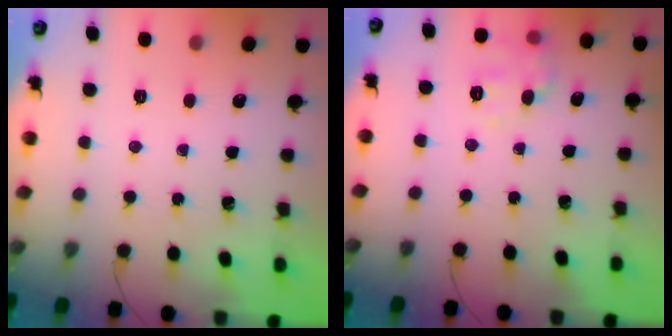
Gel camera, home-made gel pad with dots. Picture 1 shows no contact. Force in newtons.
{"total": 7.6, "press": 7.5, "slide": 0.6}